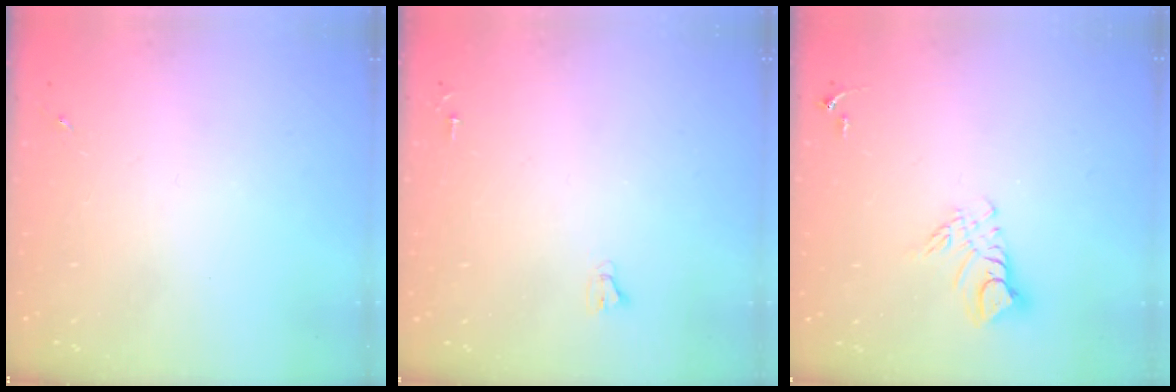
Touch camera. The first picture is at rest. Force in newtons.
{"total": 2.0, "press": 2.0, "slide": 0.2}
{"total": 9.3, "press": 9.3, "slide": 0.9}